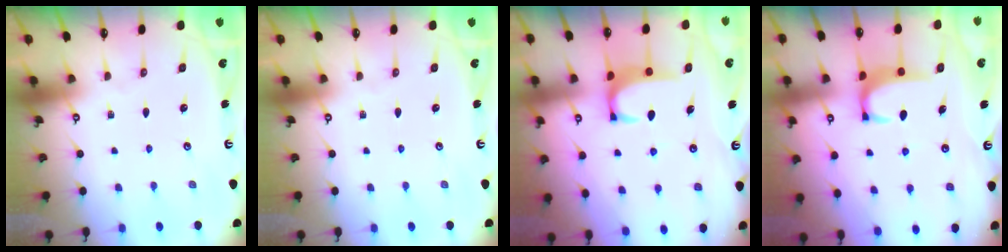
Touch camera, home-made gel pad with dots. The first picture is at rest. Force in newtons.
{"total": 0.0}
{"total": 2.8, "press": 2.8, "slide": 0.3}
{"total": 2.9, "press": 2.8, "slide": 0.5}